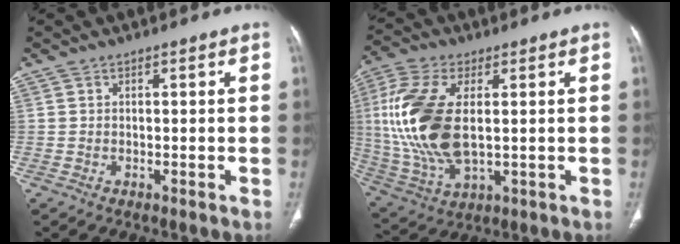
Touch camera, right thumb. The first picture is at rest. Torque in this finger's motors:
{"motor_torque": [2.38, 2.63, 2.08, 0.17, 0.64]}